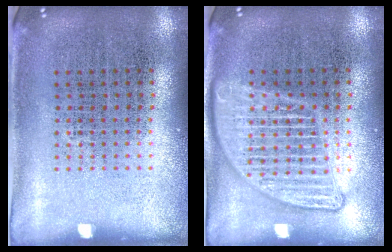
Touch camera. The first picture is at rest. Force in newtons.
{"total": 2.8, "press": 2.8, "slide": 0.3}